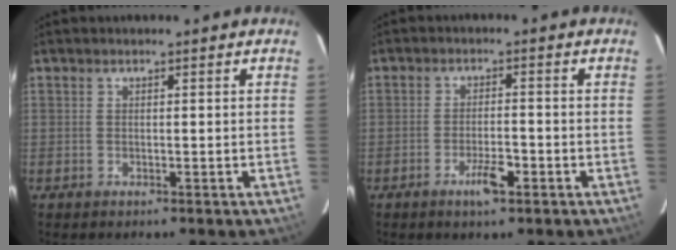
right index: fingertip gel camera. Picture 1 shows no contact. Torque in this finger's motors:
{"motor_torque": [0.42, -0.31, 0.10, 0.05]}